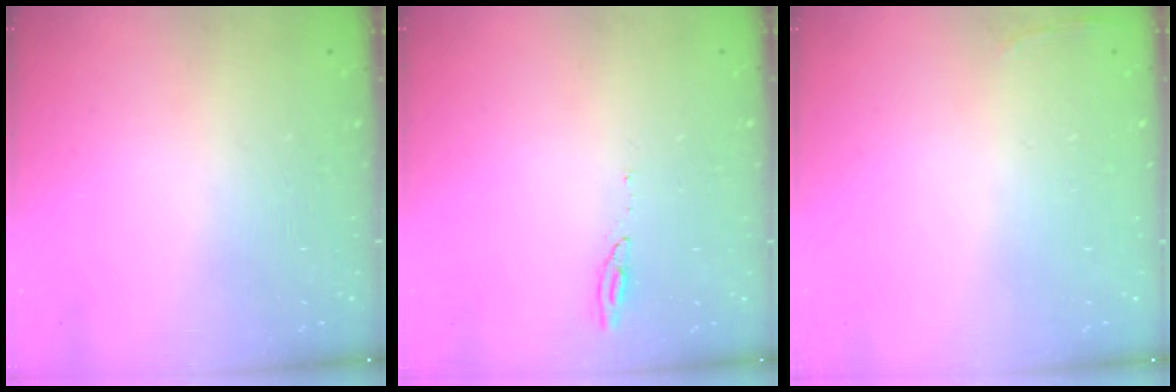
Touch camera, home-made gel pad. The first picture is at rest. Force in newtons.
{"total": 3.3, "press": 3.3, "slide": 0.3}
{"total": 2.8, "press": 2.6, "slide": 0.9}